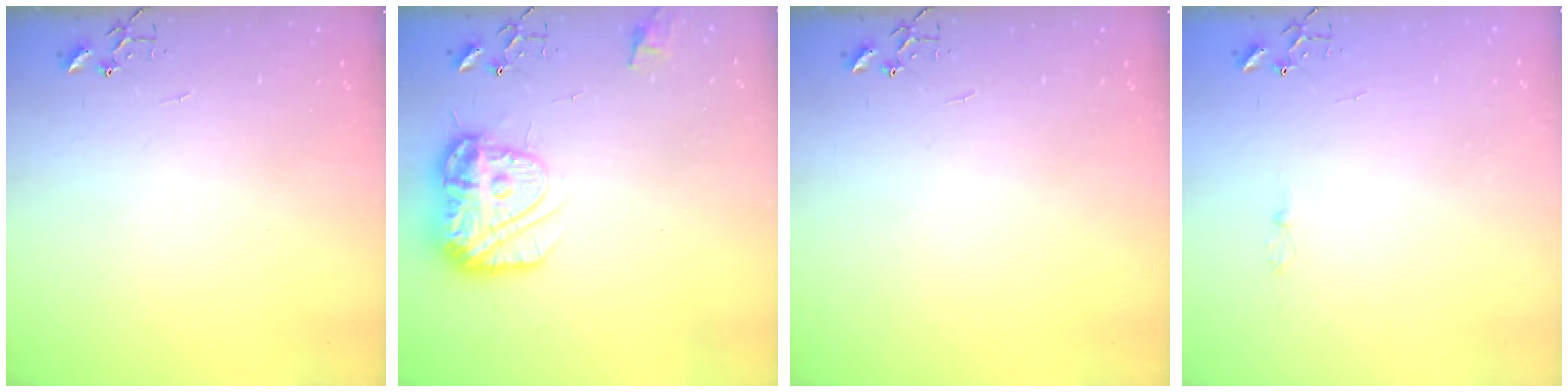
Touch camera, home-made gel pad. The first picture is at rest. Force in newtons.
{"total": 15.6, "press": 15.5, "slide": 1.6}
{"total": 0.0}
{"total": 2.5, "press": 2.5, "slide": 0.3}